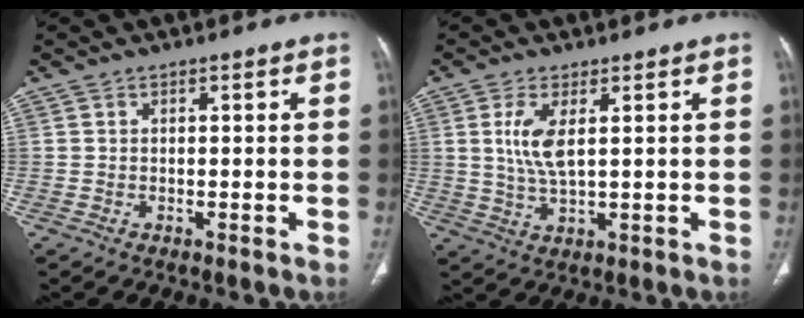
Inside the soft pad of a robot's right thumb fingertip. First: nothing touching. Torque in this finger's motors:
{"motor_torque": [-0.57, 0.76, 0.40, 0.64, 0.12]}